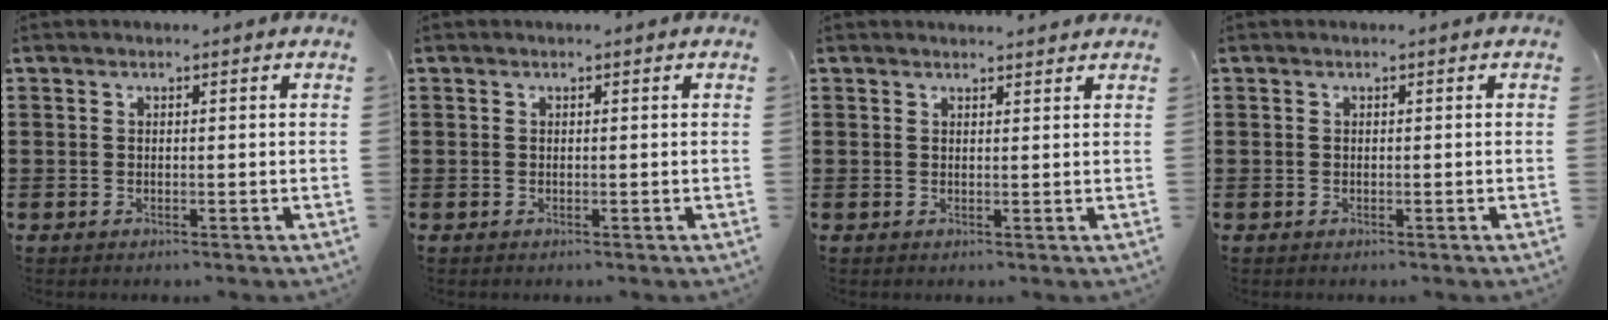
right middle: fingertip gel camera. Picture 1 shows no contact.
{"total": 0.0}
{"total": 1.1, "force": [1.1, 0.0, 0.2], "torque": [0.002, -0.005, 0.019]}
{"total": 0.0}